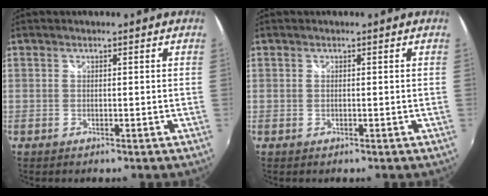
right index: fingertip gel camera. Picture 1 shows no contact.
{"total": 0.0}